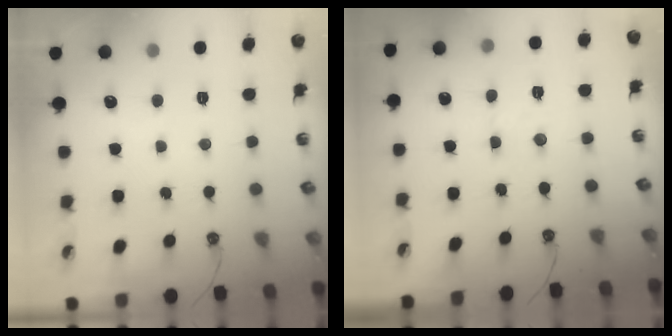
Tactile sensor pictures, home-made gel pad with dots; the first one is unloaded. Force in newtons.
{"total": 2.8, "press": 2.7, "slide": 0.5}